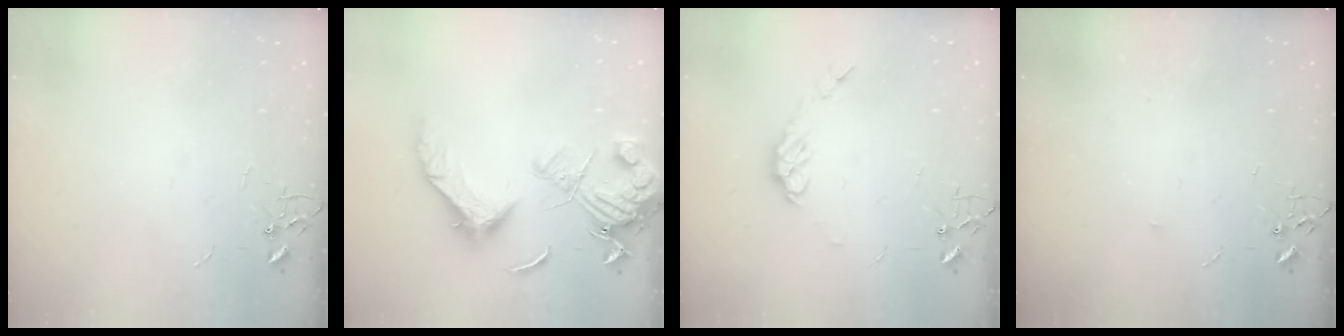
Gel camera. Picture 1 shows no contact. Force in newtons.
{"total": 16.5, "press": 16.3, "slide": 2.9}
{"total": 7.3, "press": 7.2, "slide": 0.4}
{"total": 3.6, "press": 3.5, "slide": 0.6}